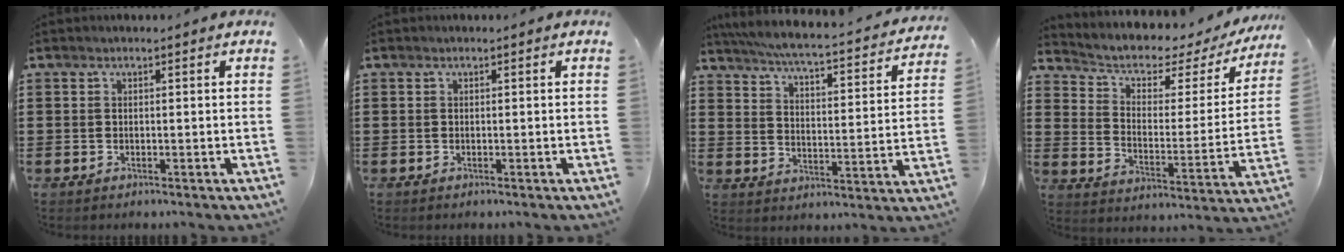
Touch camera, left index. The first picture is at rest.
{"total": 0.0}
{"total": 4.9, "force": [4.5, -0.3, 1.9], "torque": [-0.061, -0.040, 0.069]}
{"total": 3.9, "force": [2.6, 1.9, 2.1], "torque": [-0.057, -0.022, 0.036]}